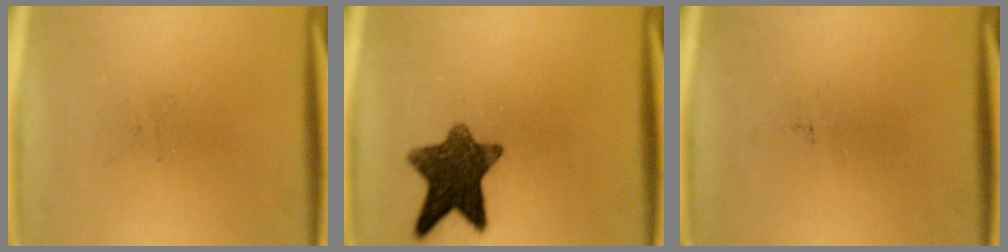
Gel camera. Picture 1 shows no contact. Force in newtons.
{"total": 10.8}
{"total": 0.0}